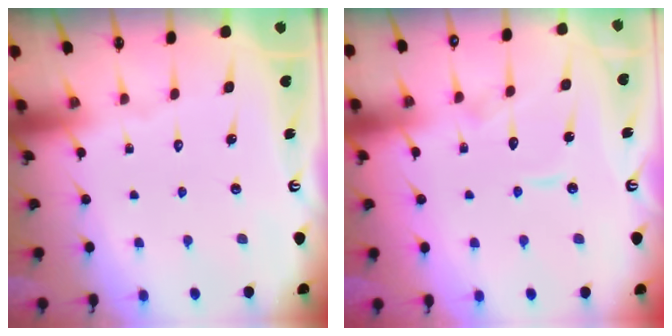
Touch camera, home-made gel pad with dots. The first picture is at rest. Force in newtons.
{"total": 7.9, "press": 7.9, "slide": 0.6}